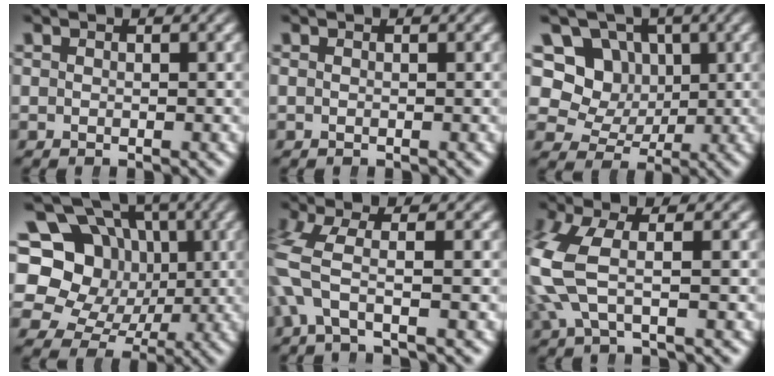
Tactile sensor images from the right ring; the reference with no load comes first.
{"total": 0.0}
{"total": 13.8, "force": [1.5, 12.2, 6.1], "torque": [-0.136, -0.038, 0.029]}
{"total": 16.0, "force": [0.3, 13.9, 7.8], "torque": [-0.160, -0.060, 0.018]}
{"total": 3.9, "force": [-0.4, 1.8, 3.4], "torque": [-0.096, -0.007, -0.005]}
{"total": 5.4, "force": [0.4, 3.0, 4.5], "torque": [-0.112, -0.001, 0.009]}